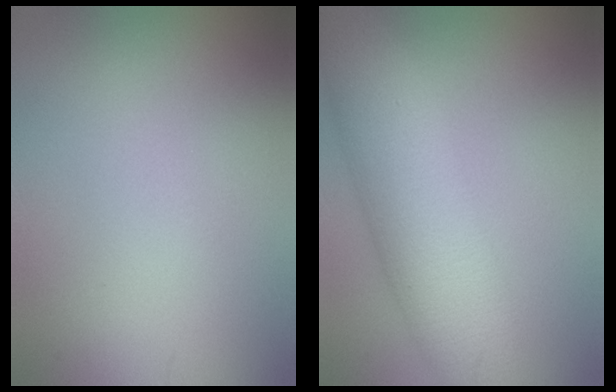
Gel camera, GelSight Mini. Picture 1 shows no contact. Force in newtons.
{"total": 8.6, "press": 8.6, "slide": 0.2}